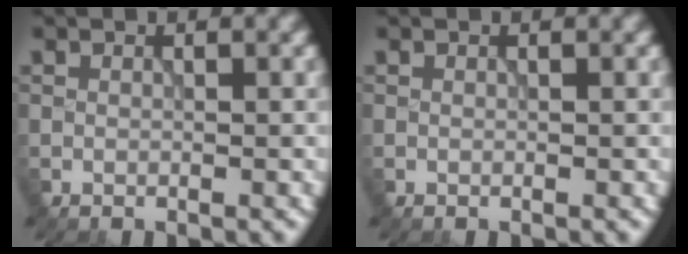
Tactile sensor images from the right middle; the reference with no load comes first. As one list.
[{"total": 0.0}]